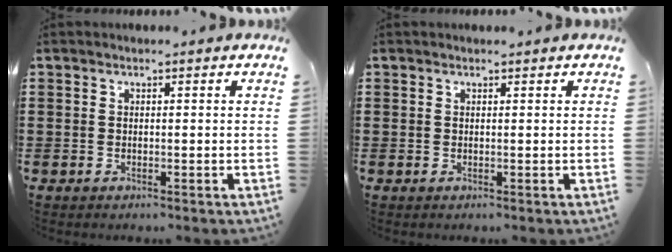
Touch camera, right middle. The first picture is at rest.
{"total": 0.0}